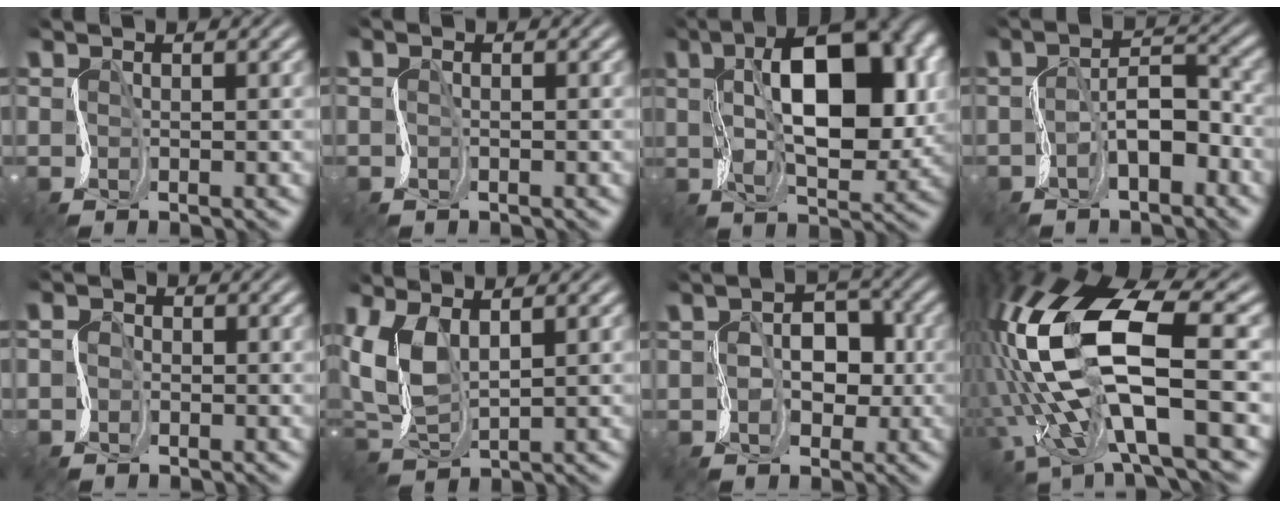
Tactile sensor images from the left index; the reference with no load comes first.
{"total": 0.0}
{"total": 10.9, "force": [2.8, 5.2, 9.1], "torque": [-0.138, 0.024, 0.045]}
{"total": 2.1, "force": [-1.4, 0.8, 1.4], "torque": [-0.044, 0.016, -0.028]}
{"total": 1.3, "force": [-0.7, 0.1, -1.0], "torque": [0.003, 0.009, -0.015]}
{"total": 3.4, "force": [2.2, 1.4, 2.2], "torque": [-0.094, 0.011, 0.043]}
{"total": 2.5, "force": [-0.1, 2.2, 1.3], "torque": [-0.020, 0.017, -0.006]}
{"total": 14.8, "force": [0.2, 7.1, 13.0], "torque": [-0.300, 0.025, 0.014]}